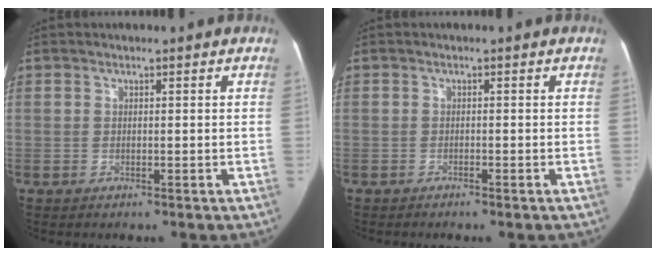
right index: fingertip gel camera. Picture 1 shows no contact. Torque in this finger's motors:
{"motor_torque": [-0.01, -0.09, 0.04, 0.01]}